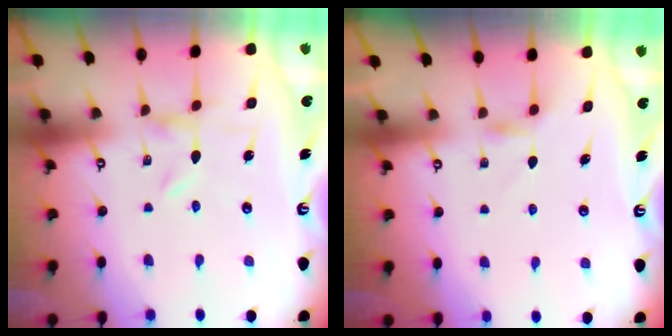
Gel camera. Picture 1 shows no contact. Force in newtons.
{"total": 3.3, "press": 3.3, "slide": 0.5}